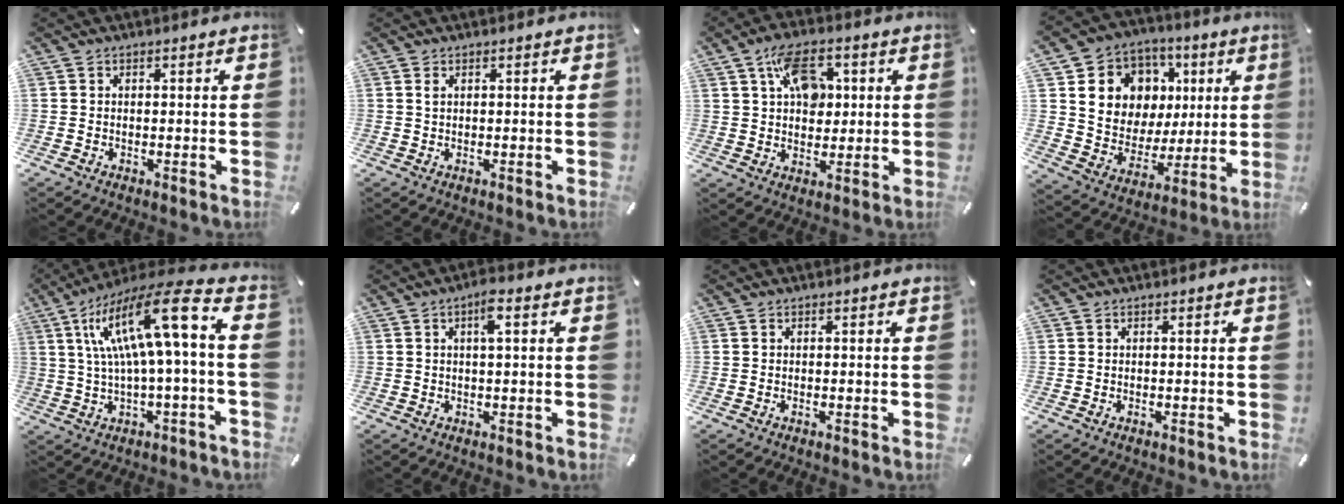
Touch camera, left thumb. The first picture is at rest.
{"total": 0.8, "force": [0.3, 0.4, 0.6], "torque": [-0.012, 0.001, 0.005]}
{"total": 10.8, "force": [3.5, 7.4, 7.0], "torque": [-0.106, 0.006, 0.065]}
{"total": 12.4, "force": [3.7, 11.4, 3.3], "torque": [-0.061, -0.024, 0.079]}
{"total": 18.4, "force": [5.0, 3.3, 17.4], "torque": [-0.335, -0.025, 0.066]}
{"total": 3.6, "force": [1.3, 0.8, 3.3], "torque": [-0.060, 0.004, 0.017]}
{"total": 0.0}
{"total": 0.0}